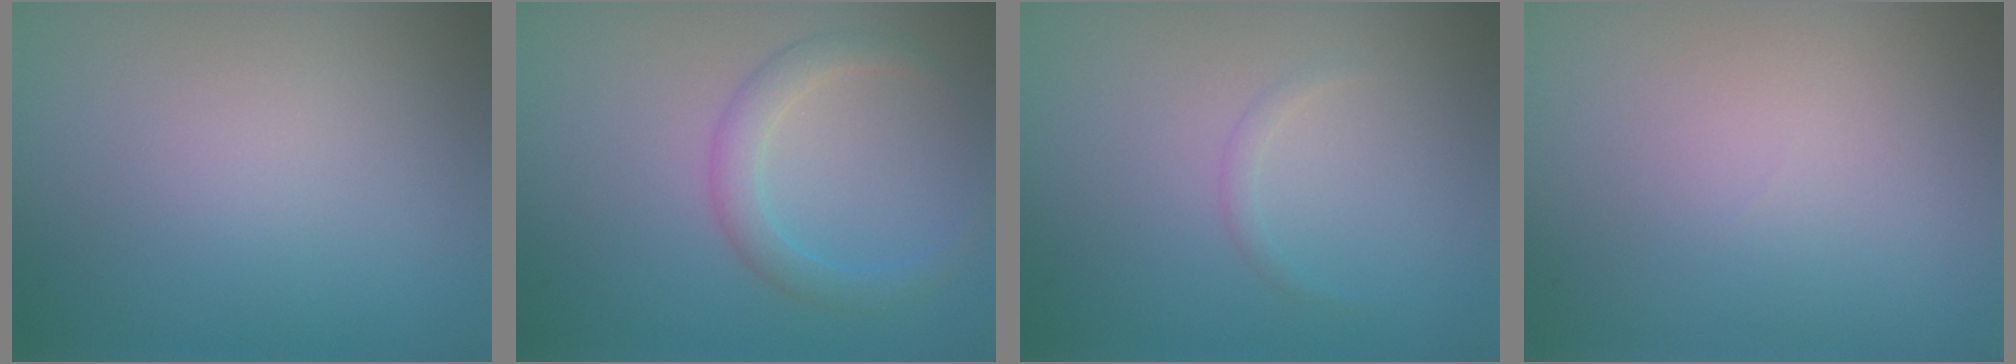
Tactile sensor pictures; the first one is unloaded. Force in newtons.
{"total": 2.4, "press": 2.4, "slide": 0.1}
{"total": 0.7, "press": 0.7, "slide": 0.0}
{"total": 0.0}